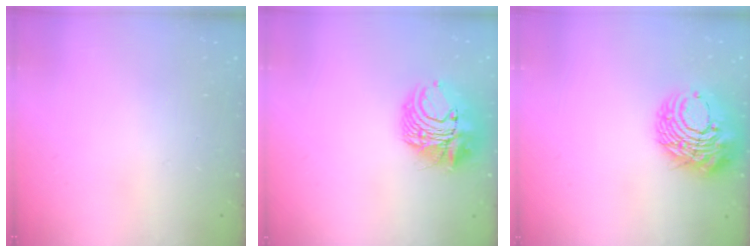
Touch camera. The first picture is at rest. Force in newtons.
{"total": 12.0, "press": 11.9, "slide": 1.7}
{"total": 14.0, "press": 14.0, "slide": 1.3}